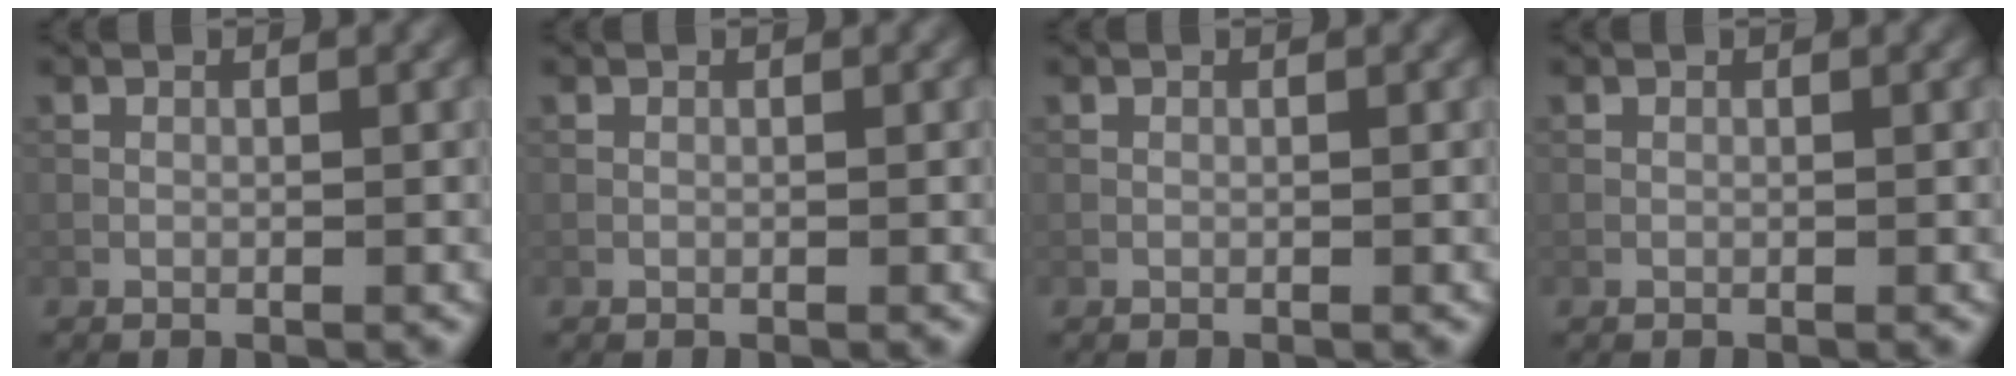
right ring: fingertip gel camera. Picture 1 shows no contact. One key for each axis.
{"total": 0.0}
{"total": 0.0}
{"total": 0.0}